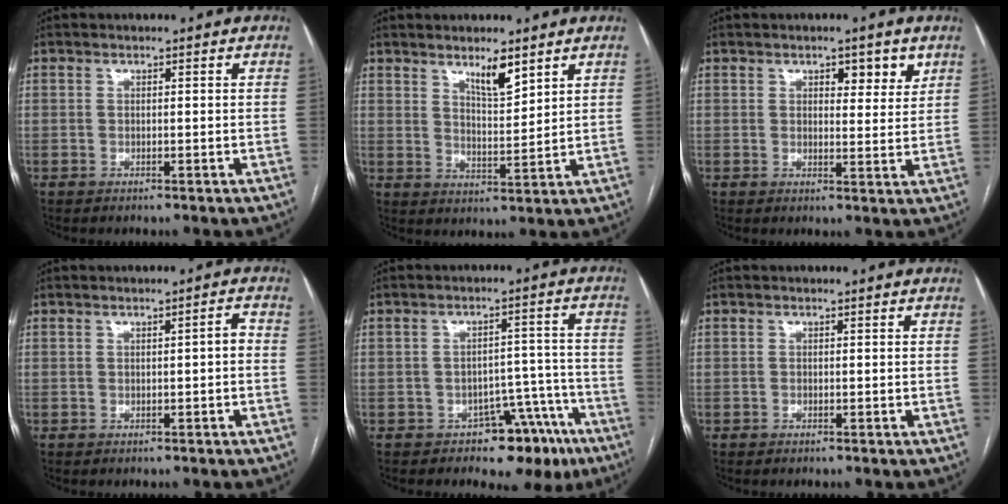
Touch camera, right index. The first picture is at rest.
{"total": 5.2, "force": [3.7, 1.0, 3.5], "torque": [-0.063, -0.009, 0.067]}
{"total": 4.2, "force": [2.4, 1.8, 2.9], "torque": [-0.033, -0.004, 0.031]}
{"total": 1.4, "force": [-0.1, 0.3, 1.4], "torque": [-0.016, 0.004, -0.002]}
{"total": 9.1, "force": [-6.3, 5.5, 3.7], "torque": [-0.007, 0.050, -0.082]}
{"total": 0.0}